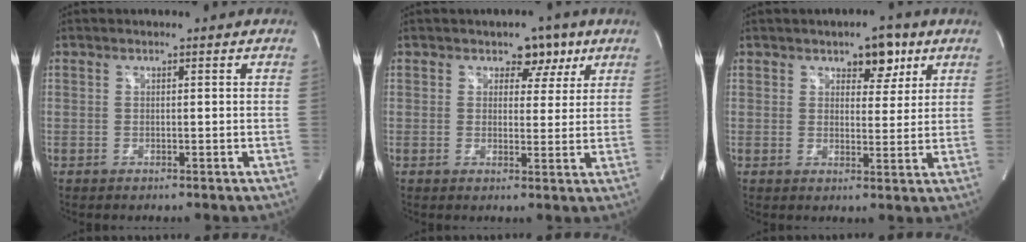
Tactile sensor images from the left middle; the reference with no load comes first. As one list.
[{"total": 4.5, "force": [2.5, 3.2, 2.0], "torque": [-0.009, 0.007, 0.033]}, {"total": 5.3, "force": [3.1, 2.8, 3.3], "torque": [-0.038, 0.008, 0.043]}]